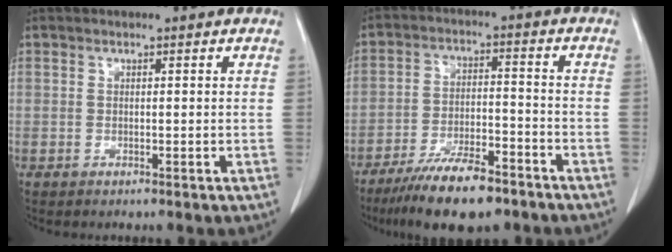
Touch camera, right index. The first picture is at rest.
{"total": 11.8, "force": [-9.0, 2.9, 7.1], "torque": [-0.124, -0.014, -0.154]}